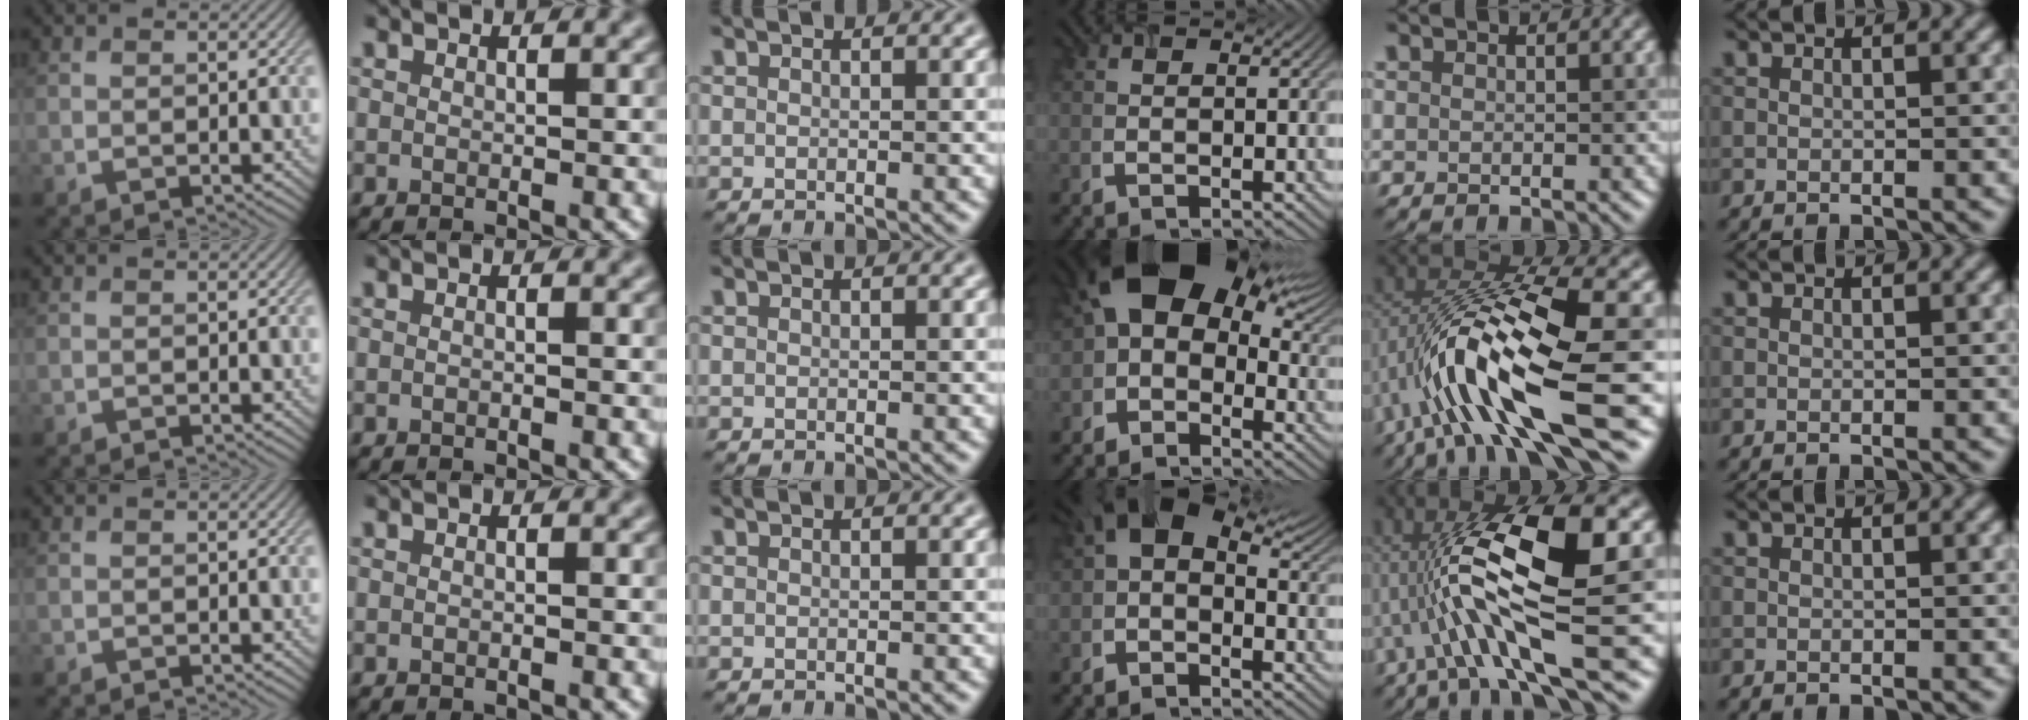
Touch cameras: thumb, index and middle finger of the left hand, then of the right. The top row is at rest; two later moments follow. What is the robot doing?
{"motion": "open", "object": "airpods case & airpods"}